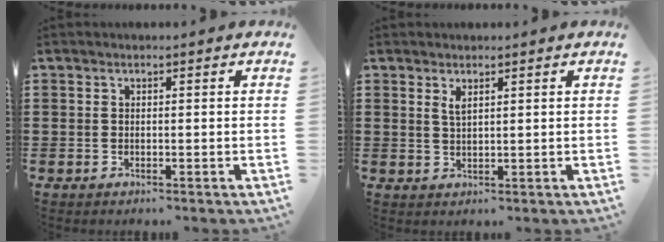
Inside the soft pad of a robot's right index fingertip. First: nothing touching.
{"total": 1.8, "force": [1.1, 0.5, 1.3], "torque": [-0.027, 0.002, 0.019]}